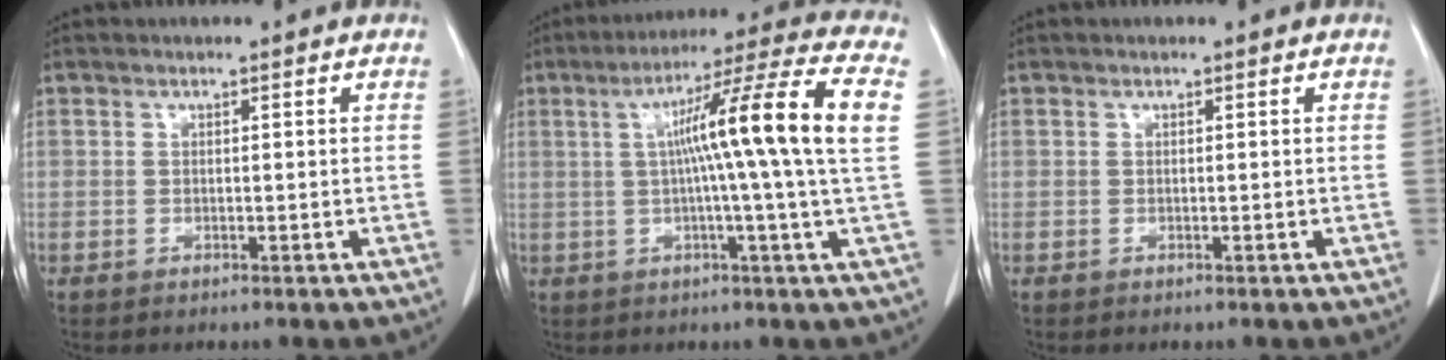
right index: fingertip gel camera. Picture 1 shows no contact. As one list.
[{"total": 15.6, "force": [2.1, -2.2, 15.3], "torque": [-0.231, 0.016, 0.023]}, {"total": 0.0}]